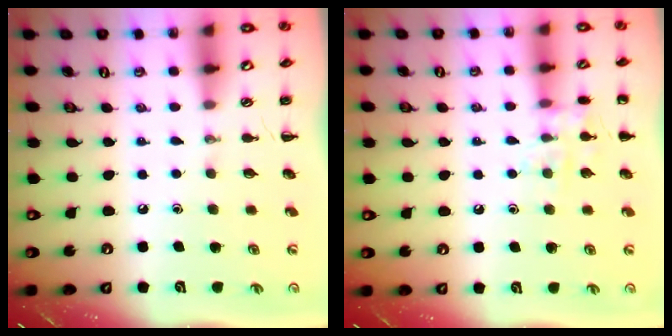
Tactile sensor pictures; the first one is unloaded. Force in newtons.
{"total": 9.2, "press": 9.1, "slide": 1.0}